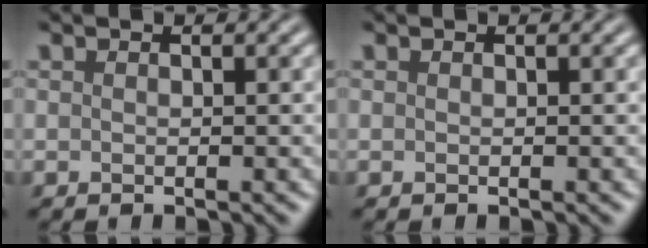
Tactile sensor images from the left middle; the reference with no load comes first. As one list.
[{"total": 0.0}]